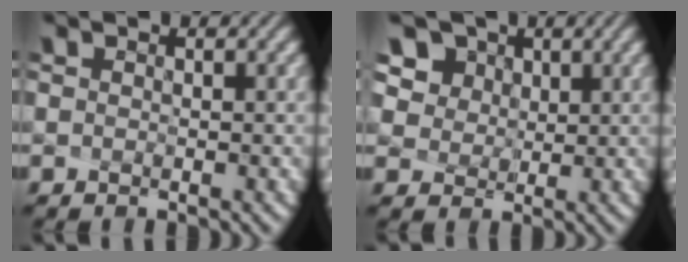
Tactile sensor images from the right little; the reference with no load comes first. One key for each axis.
{"total": 10.4, "fx": 6.2, "fy": 7.1, "fz": 4.4, "tx": -0.133, "ty": 0.009, "tz": 0.133}